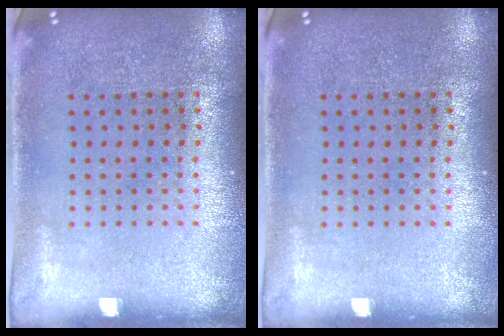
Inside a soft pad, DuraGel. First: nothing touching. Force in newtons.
{"total": 0.0}